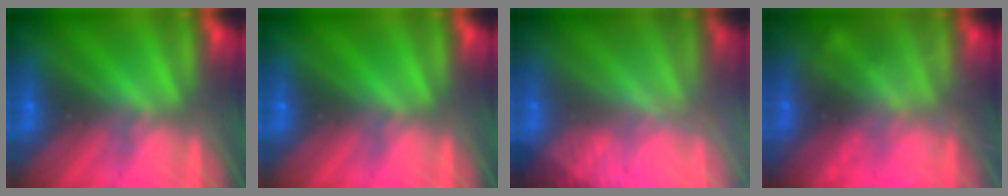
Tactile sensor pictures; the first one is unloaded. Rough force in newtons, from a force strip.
{"total": 0.0}
{"total": 3.3}
{"total": 1.6}